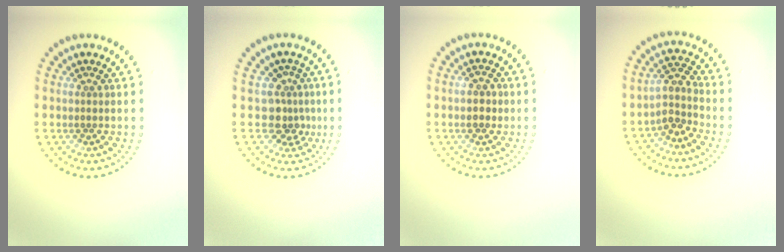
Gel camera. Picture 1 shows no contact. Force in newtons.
{"total": 2.8, "press": 2.1, "slide": 1.9}
{"total": 1.5, "press": 1.4, "slide": 0.3}
{"total": 2.4, "press": 1.8, "slide": 1.5}